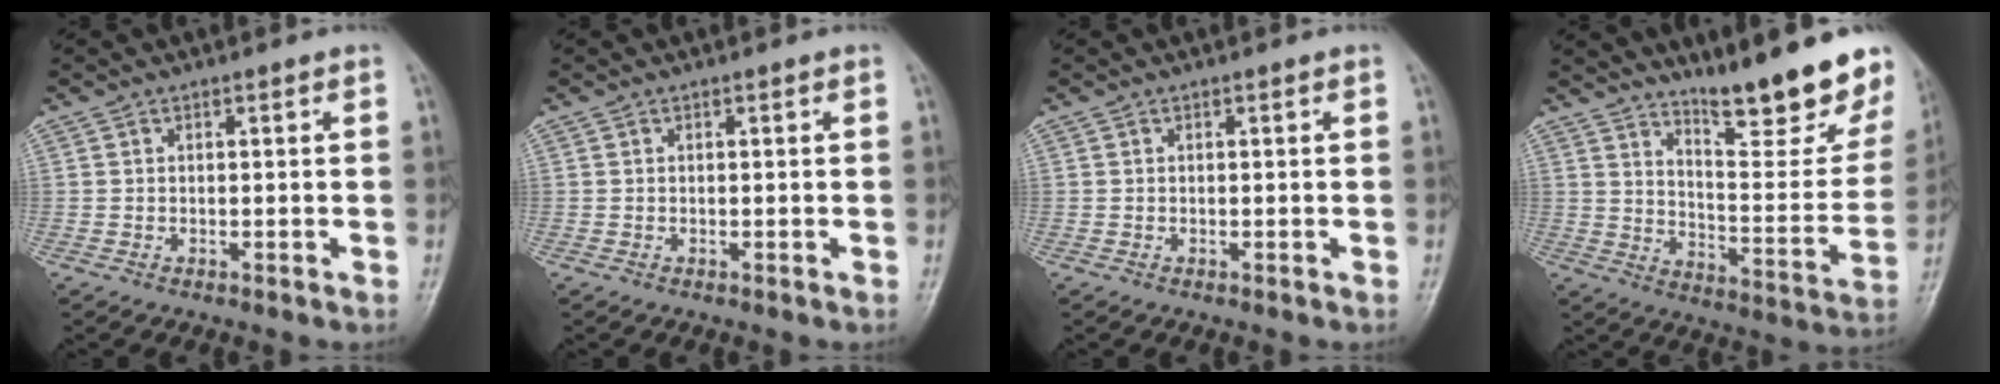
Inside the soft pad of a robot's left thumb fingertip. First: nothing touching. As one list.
[{"total": 0.0}, {"total": 0.0}, {"total": 20.4, "force": [15.8, 4.2, 12.2], "torque": [-0.139, -0.113, 0.225]}]